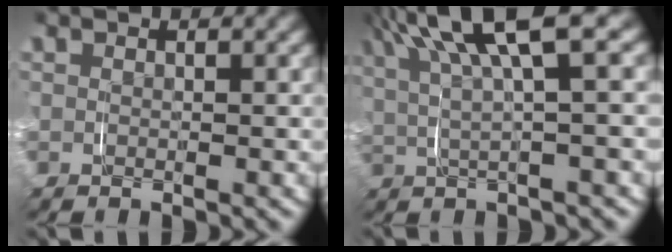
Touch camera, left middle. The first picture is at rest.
{"total": 8.9, "force": [4.8, 2.7, 7.0], "torque": [-0.119, 0.025, 0.068]}